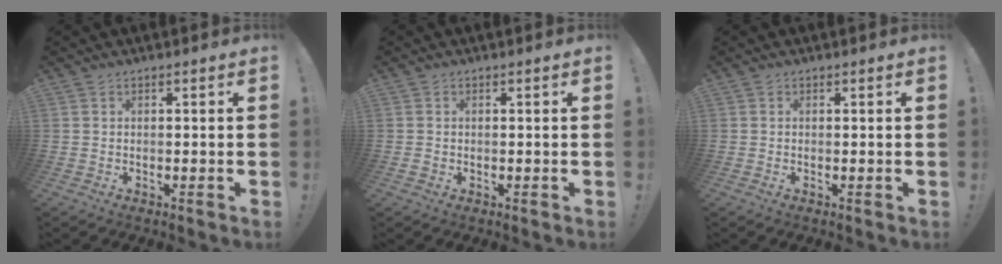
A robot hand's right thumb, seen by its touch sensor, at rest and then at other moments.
{"total": 0.8, "force": [-0.2, 0.7, 0.3], "torque": [-0.008, 0.004, -0.002]}
{"total": 0.0}